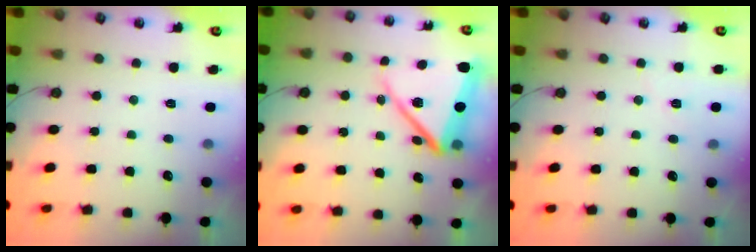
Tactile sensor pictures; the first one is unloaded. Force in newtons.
{"total": 16.3, "press": 16.2, "slide": 1.4}
{"total": 2.6, "press": 2.3, "slide": 1.2}